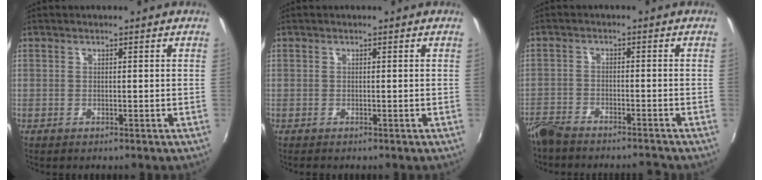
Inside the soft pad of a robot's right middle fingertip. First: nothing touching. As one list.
[{"total": 0.0}, {"total": 7.3, "force": [-6.8, 1.6, 2.2], "torque": [-0.069, -0.011, -0.120]}]